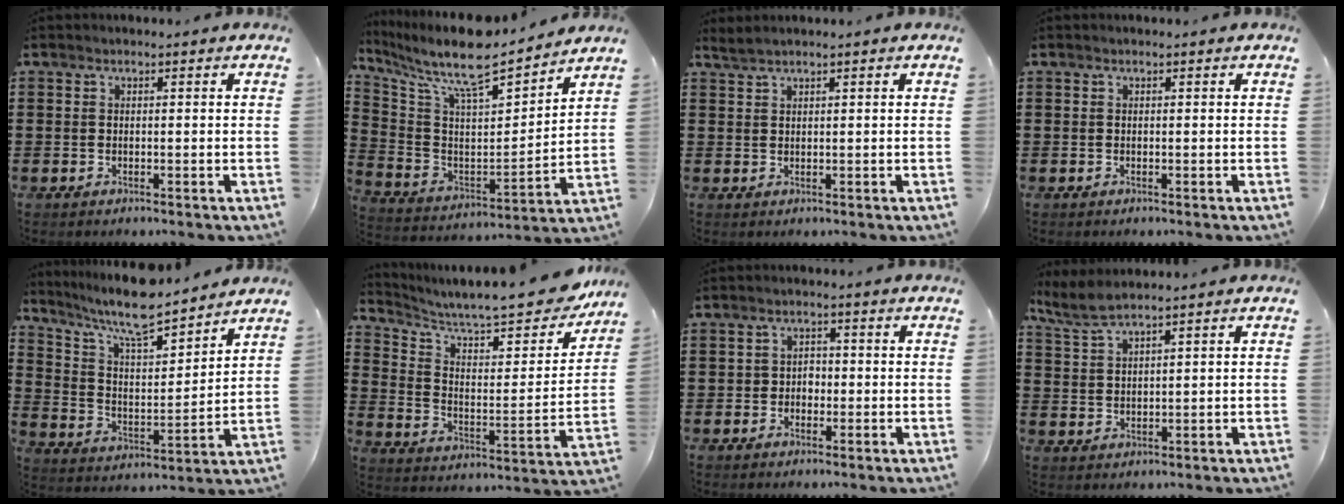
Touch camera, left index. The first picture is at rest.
{"total": 11.0, "force": [9.3, 2.2, 5.5], "torque": [-0.138, -0.066, 0.156]}
{"total": 1.4, "force": [1.2, -0.1, 0.5], "torque": [-0.013, 0.000, 0.024]}
{"total": 0.0}
{"total": 9.5, "force": [8.3, 1.4, 4.4], "torque": [-0.117, -0.046, 0.146]}
{"total": 9.4, "force": [8.2, 1.4, 4.4], "torque": [-0.105, -0.054, 0.135]}
{"total": 1.9, "force": [-0.7, 1.6, 0.8], "torque": [-0.019, 0.005, -0.018]}
{"total": 3.7, "force": [3.1, 0.4, 2.0], "torque": [-0.048, -0.002, 0.058]}